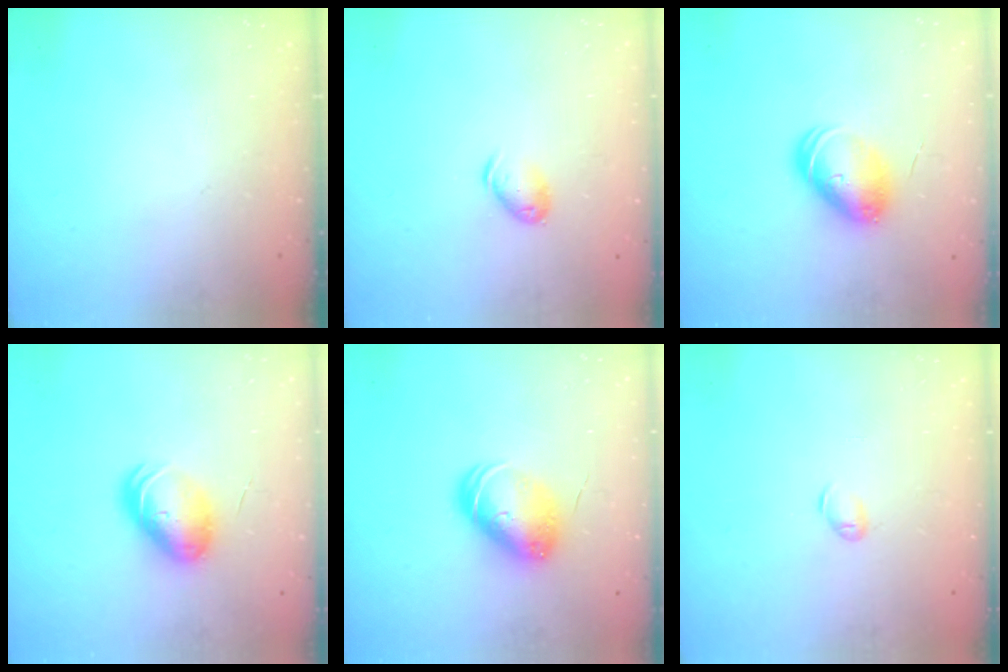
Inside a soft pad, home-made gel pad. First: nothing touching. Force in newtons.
{"total": 6.2, "press": 6.1, "slide": 0.9}
{"total": 7.9, "press": 7.9, "slide": 1.2}
{"total": 8.6, "press": 8.5, "slide": 1.0}
{"total": 9.4, "press": 9.4, "slide": 0.5}
{"total": 4.9, "press": 4.8, "slide": 1.0}